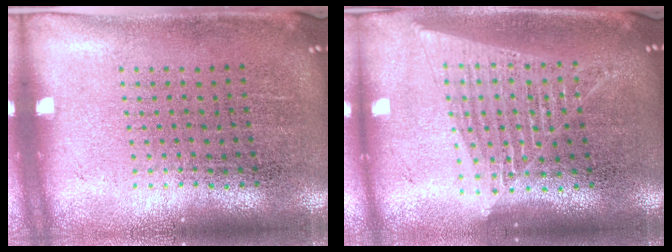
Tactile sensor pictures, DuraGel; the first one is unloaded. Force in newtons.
{"total": 1.6, "press": 1.5, "slide": 0.6}